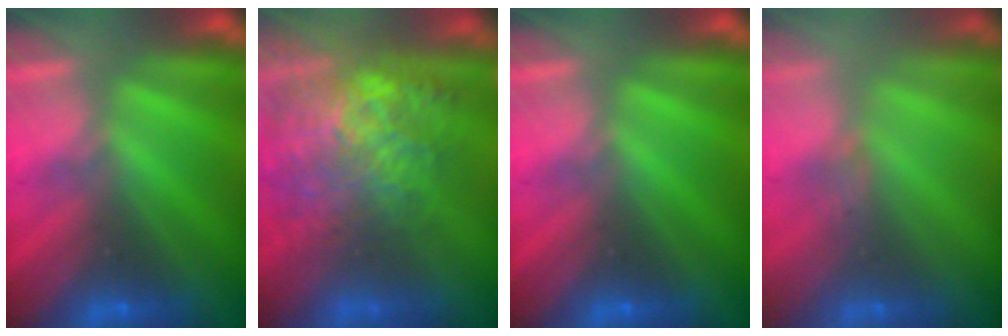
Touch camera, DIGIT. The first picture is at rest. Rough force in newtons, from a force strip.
{"total": 10.4}
{"total": 0.0}
{"total": 2.5}